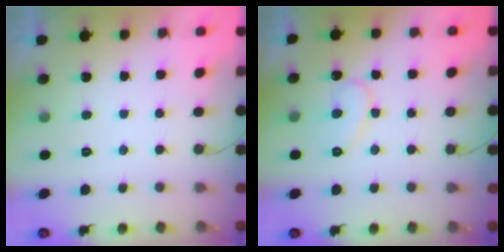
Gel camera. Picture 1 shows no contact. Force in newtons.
{"total": 8.8, "press": 8.7, "slide": 0.6}